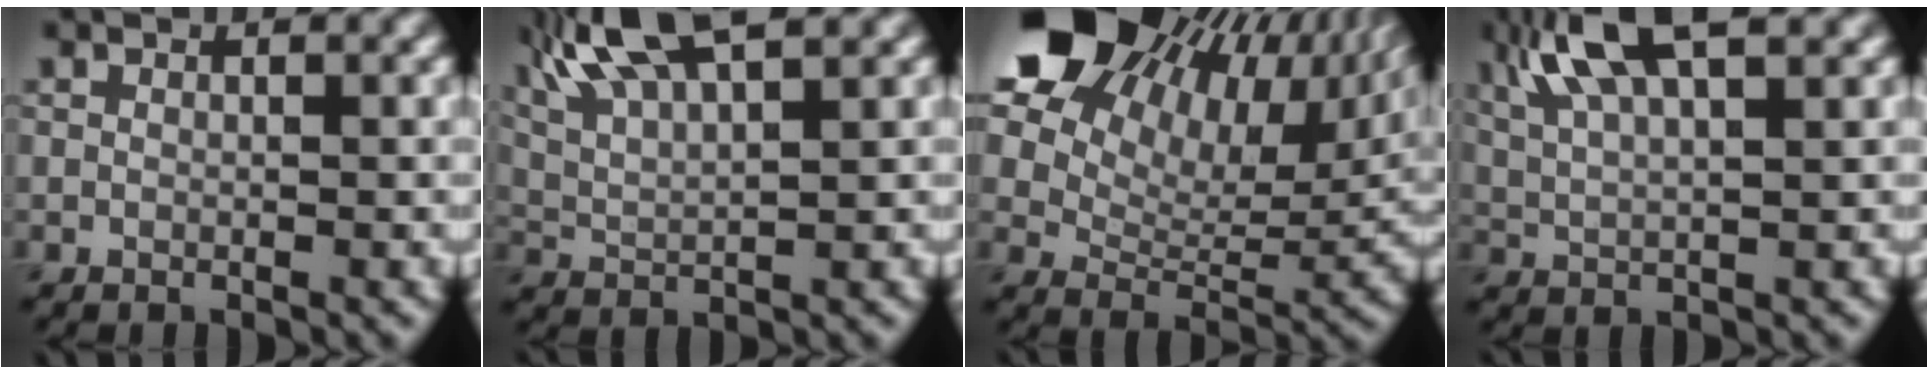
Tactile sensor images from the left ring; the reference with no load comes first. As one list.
[{"total": 8.5, "force": [5.6, 2.3, 5.9], "torque": [-0.111, 0.028, 0.088]}, {"total": 20.1, "force": [10.1, 13.4, 11.1], "torque": [-0.217, 0.065, 0.191]}, {"total": 7.8, "force": [4.5, 2.4, 6.0], "torque": [-0.118, 0.031, 0.069]}]